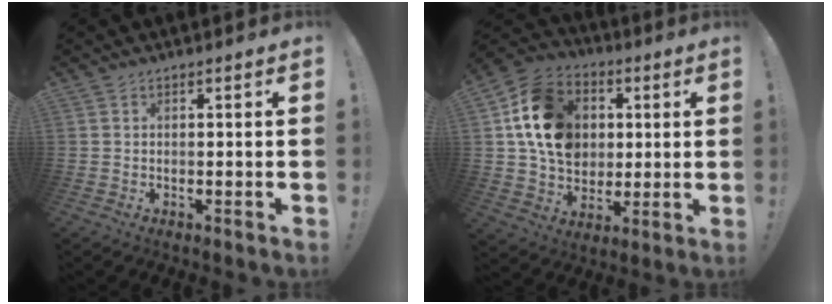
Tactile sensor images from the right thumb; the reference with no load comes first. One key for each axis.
{"total": 18.2, "fx": 3.7, "fy": 14.9, "fz": 9.9, "tx": -0.161, "ty": 0.001, "tz": 0.084}